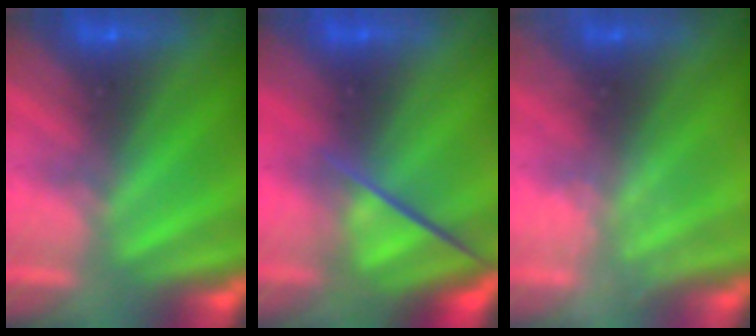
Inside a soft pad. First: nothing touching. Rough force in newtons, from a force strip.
{"total": 3.6}
{"total": 2.2}